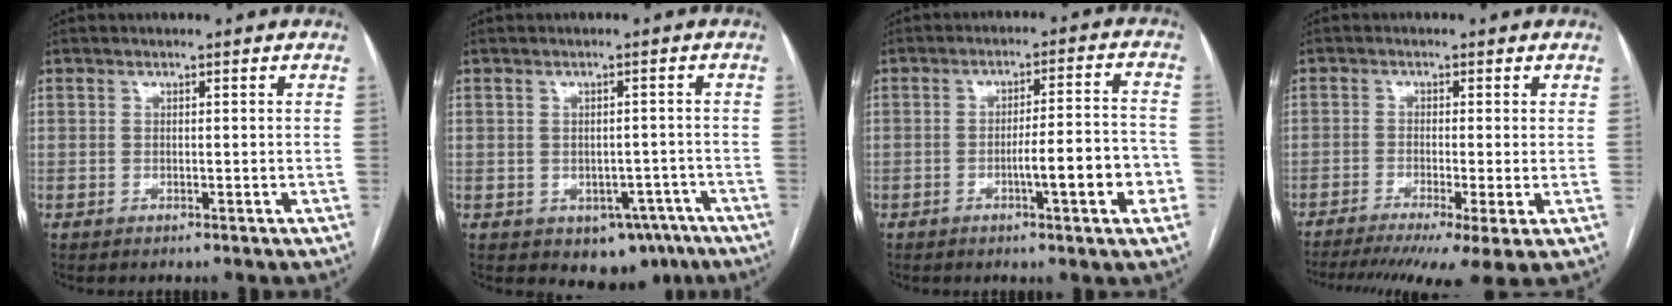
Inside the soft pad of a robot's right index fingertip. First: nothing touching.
{"total": 7.1, "force": [-4.1, 5.0, 3.0], "torque": [-0.016, 0.017, -0.045]}
{"total": 9.1, "force": [-3.2, 1.0, 8.5], "torque": [-0.115, 0.013, -0.043]}
{"total": 11.4, "force": [-7.7, 0.6, 8.4], "torque": [-0.127, -0.015, -0.120]}